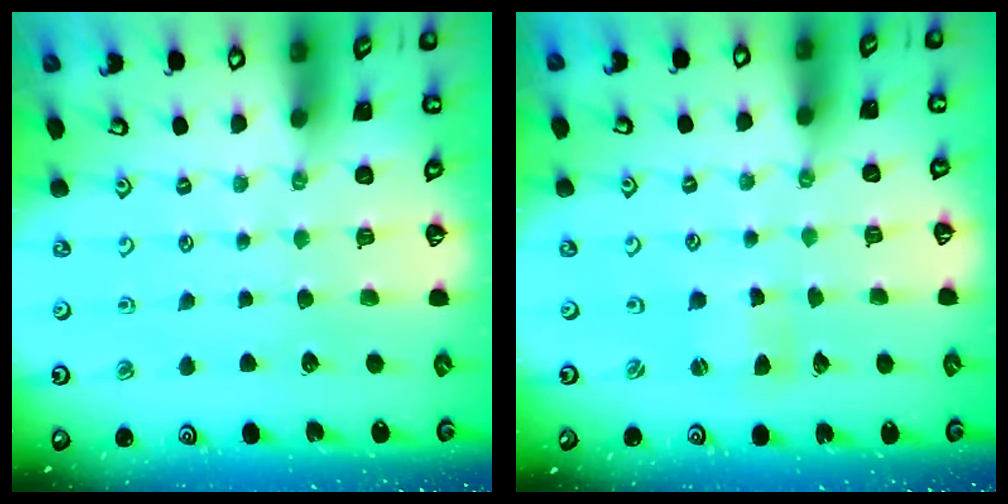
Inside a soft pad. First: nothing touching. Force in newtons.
{"total": 1.5, "press": 1.4, "slide": 0.3}